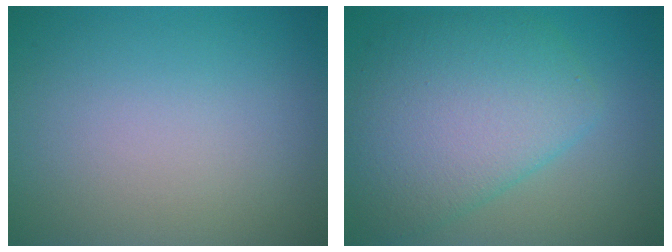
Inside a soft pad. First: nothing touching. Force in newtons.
{"total": 7.5, "press": 7.5, "slide": 0.3}